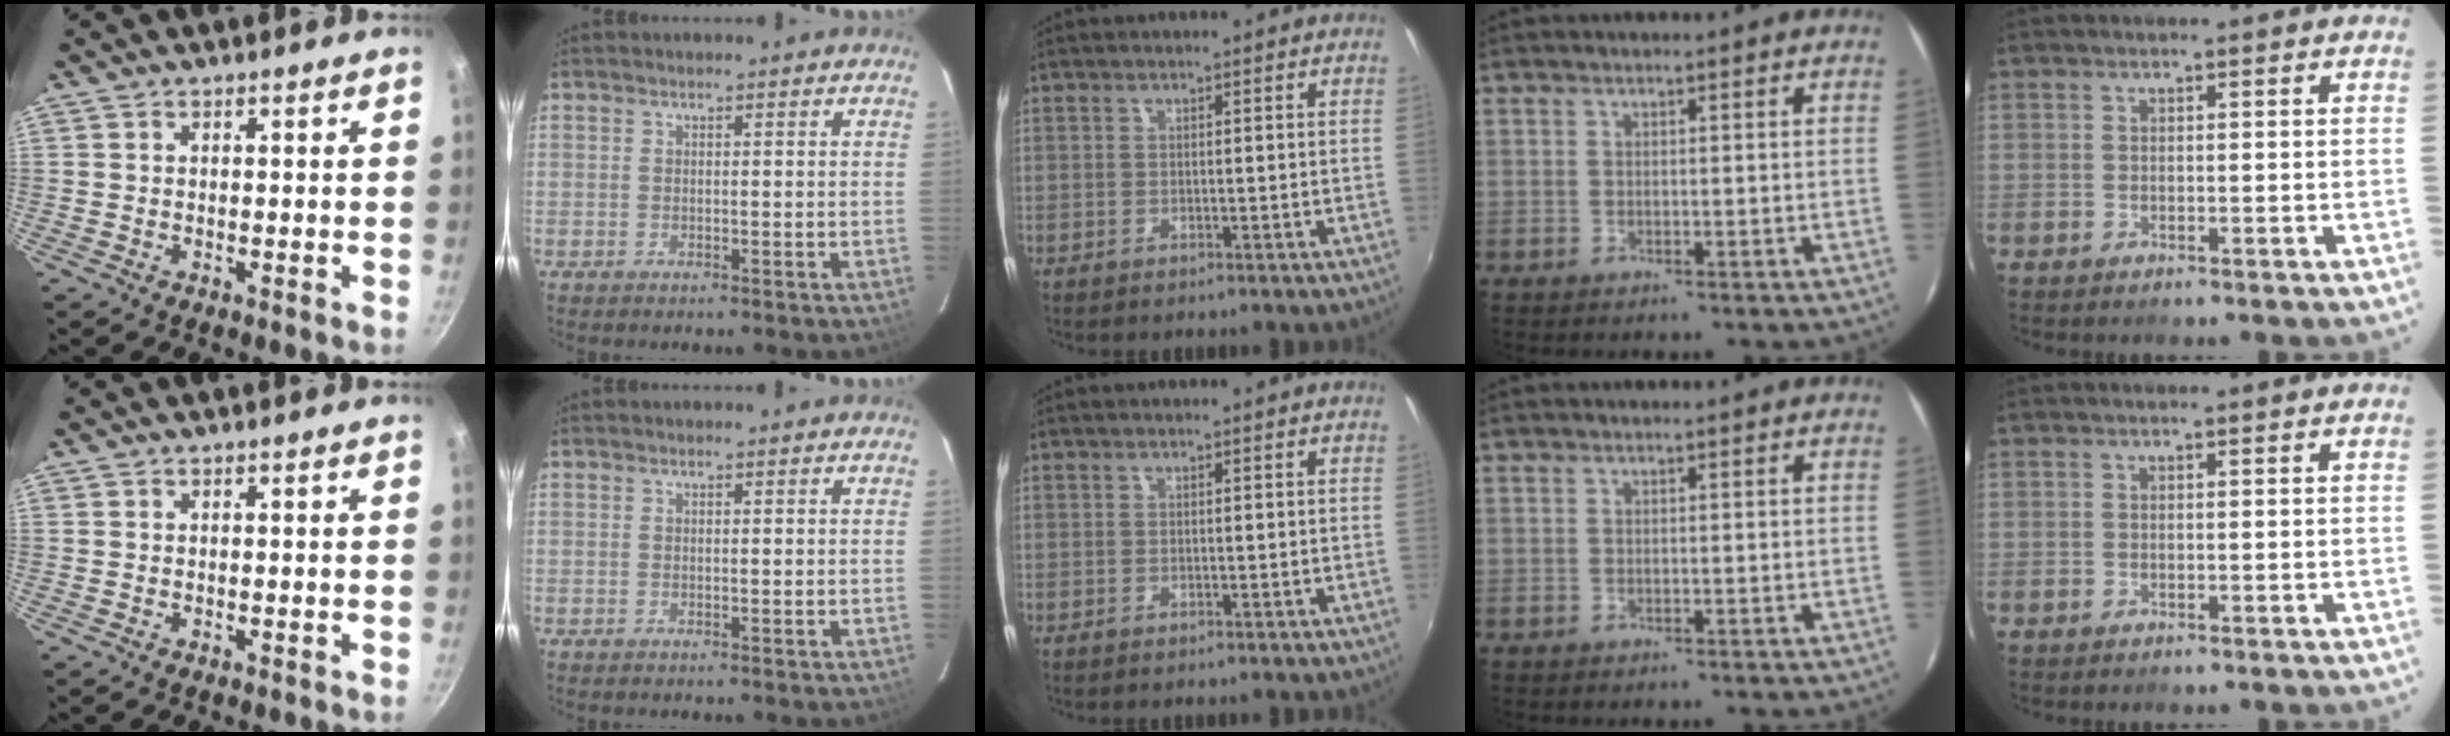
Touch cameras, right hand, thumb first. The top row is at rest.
{}